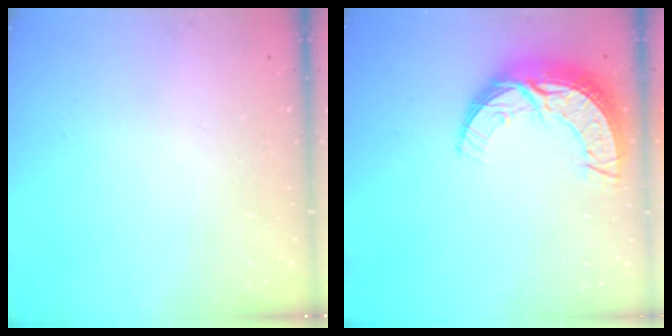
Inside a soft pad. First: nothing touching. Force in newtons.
{"total": 13.0, "press": 12.9, "slide": 1.0}